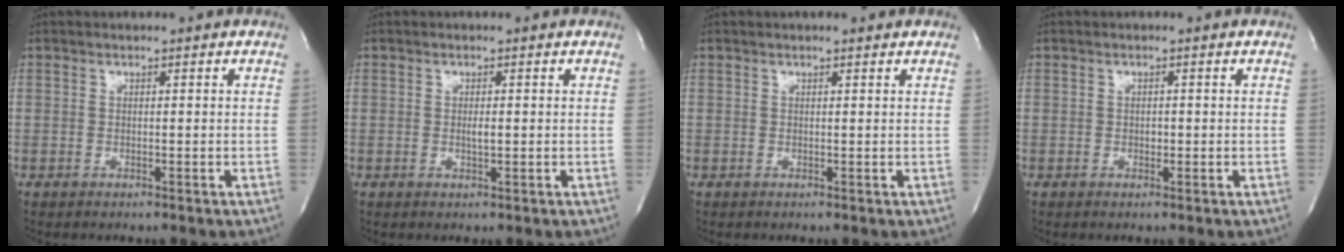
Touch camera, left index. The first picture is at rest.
{"total": 1.3, "force": [0.0, 0.3, 1.2], "torque": [-0.025, -0.001, 0.001]}
{"total": 1.6, "force": [1.3, 0.3, 0.9], "torque": [-0.016, 0.009, 0.017]}
{"total": 0.8, "force": [-0.1, 0.6, 0.5], "torque": [-0.009, 0.001, -0.003]}